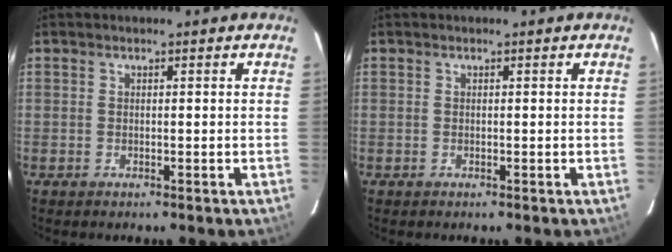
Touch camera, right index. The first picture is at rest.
{"total": 0.0}